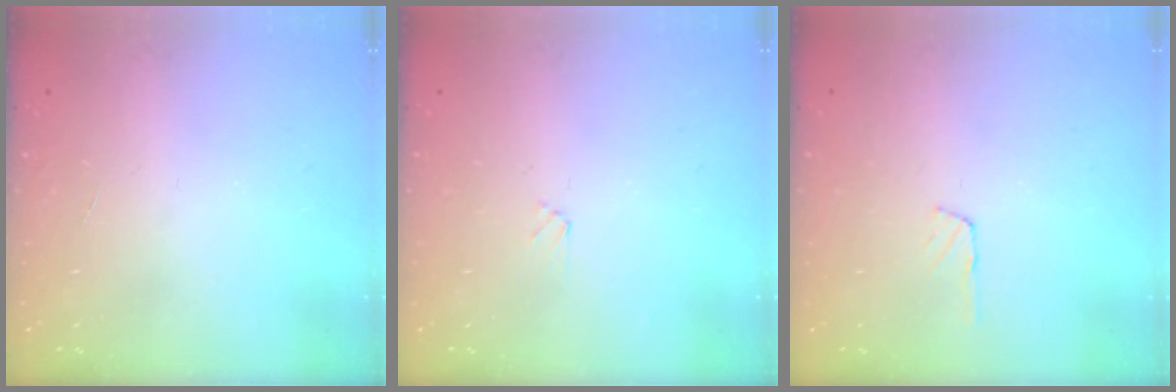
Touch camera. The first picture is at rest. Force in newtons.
{"total": 1.9, "press": 1.9, "slide": 0.2}
{"total": 3.4, "press": 3.4, "slide": 0.4}